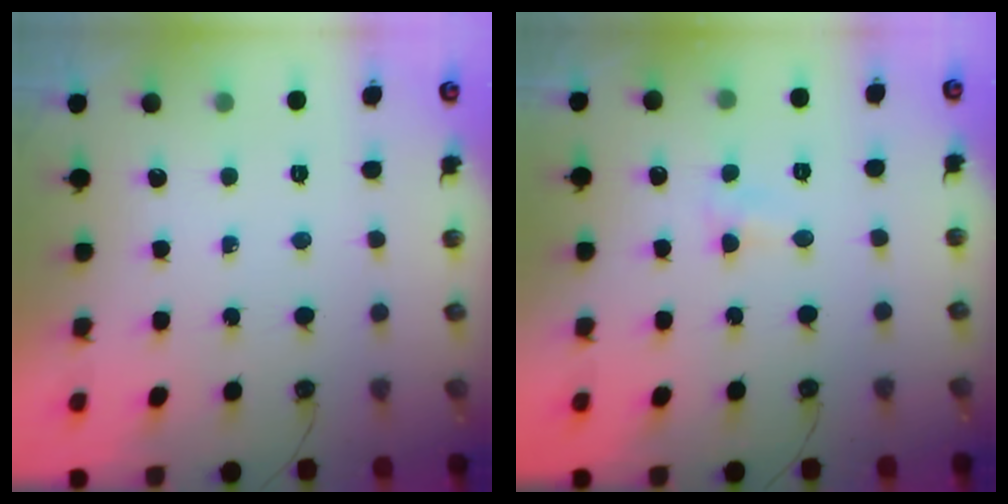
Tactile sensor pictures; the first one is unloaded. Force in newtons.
{"total": 4.7, "press": 4.7, "slide": 0.5}